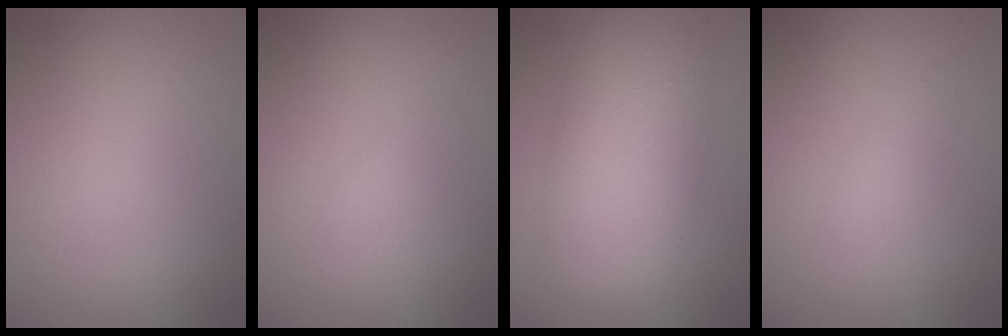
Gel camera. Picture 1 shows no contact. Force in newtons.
{"total": 1.3, "press": 1.3, "slide": 0.0}
{"total": 9.3, "press": 9.3, "slide": 0.3}
{"total": 1.4, "press": 1.3, "slide": 0.1}